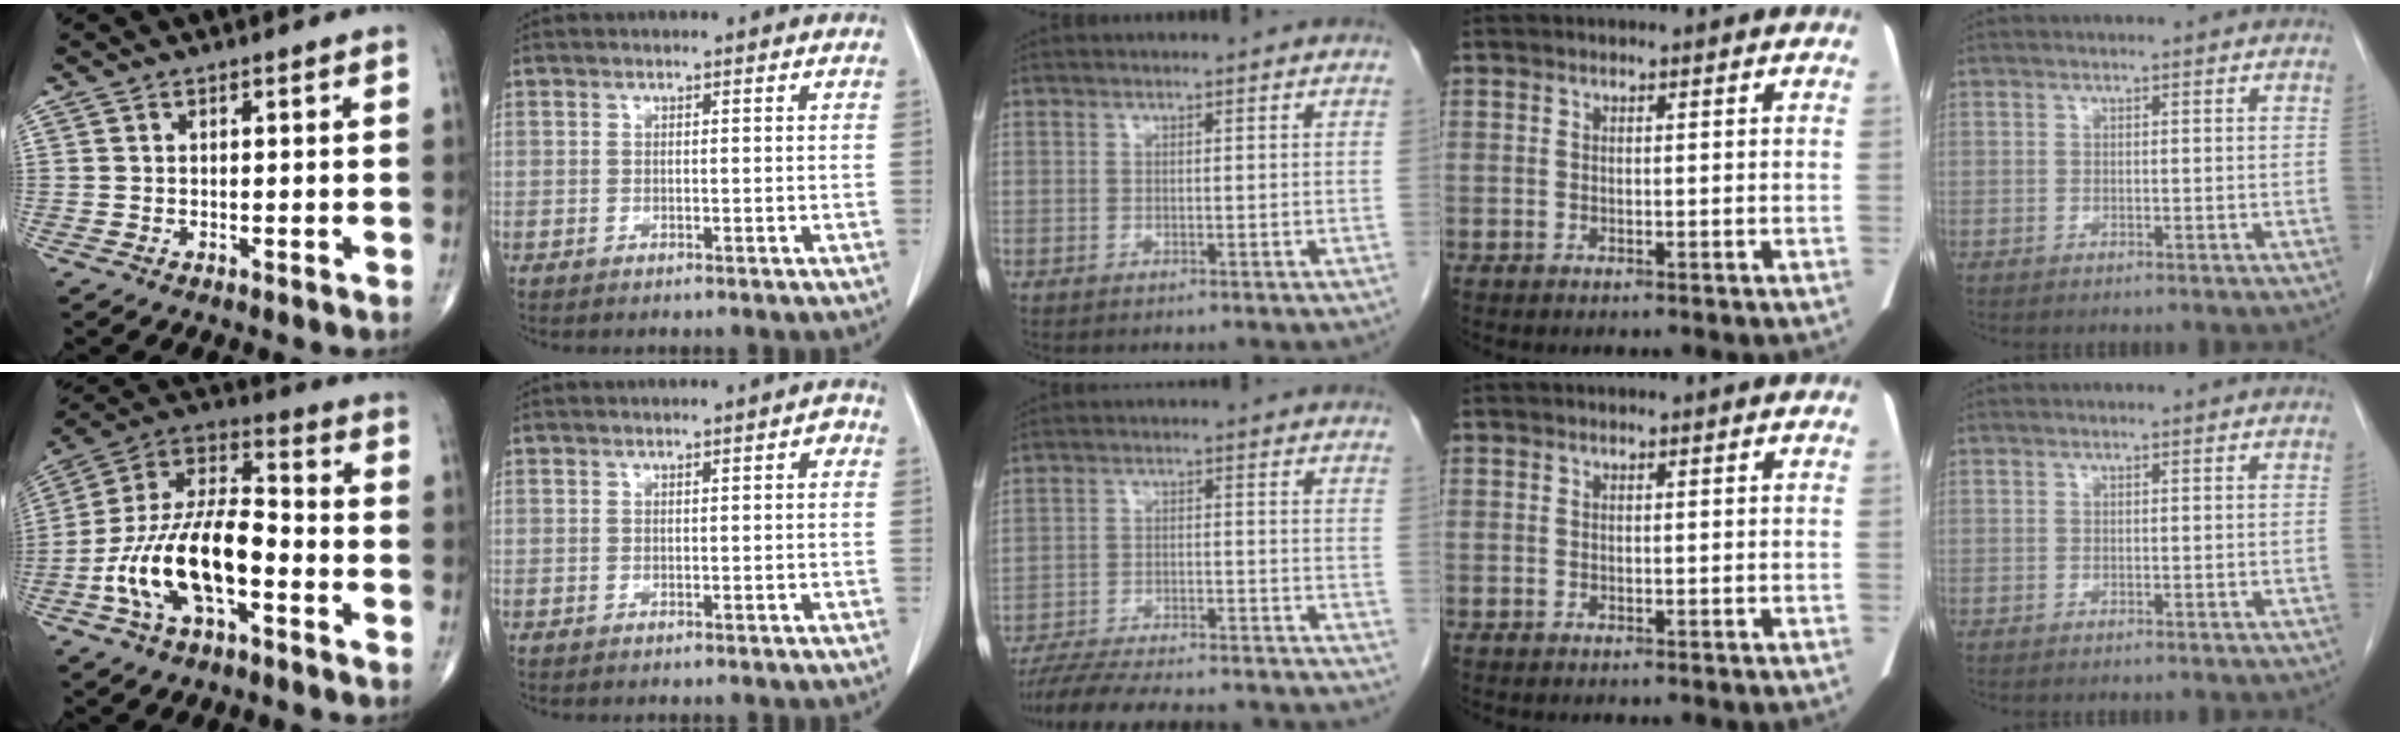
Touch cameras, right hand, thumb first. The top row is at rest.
{"thumb": {"total": 18.5, "force": [-5.9, 8.6, 15.3], "torque": [-0.292, 0.054, -0.111]}, "index": {"total": 1.1, "force": [0.2, 0.4, 1.0], "torque": [-0.009, 0.005, 0.002]}, "middle": {"total": 24.2, "force": [-22.3, 3.0, 9.0], "torque": [-0.138, -0.020, -0.302]}}